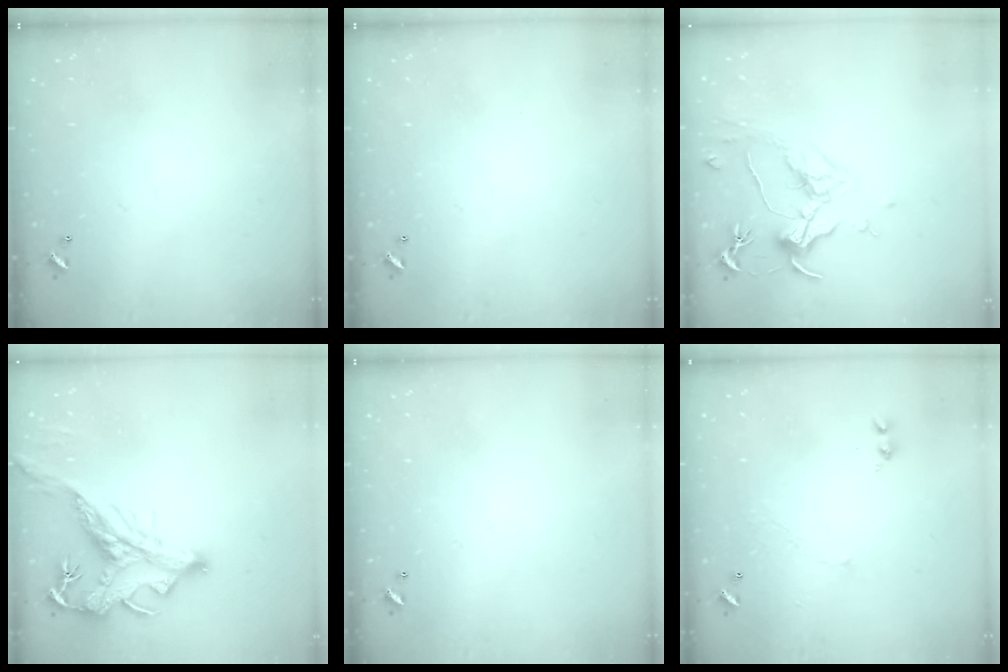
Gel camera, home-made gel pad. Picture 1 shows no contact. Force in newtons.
{"total": 0.0}
{"total": 1.6, "press": 1.4, "slide": 0.7}
{"total": 2.9, "press": 2.5, "slide": 1.4}
{"total": 0.0}
{"total": 2.6, "press": 2.6, "slide": 0.6}